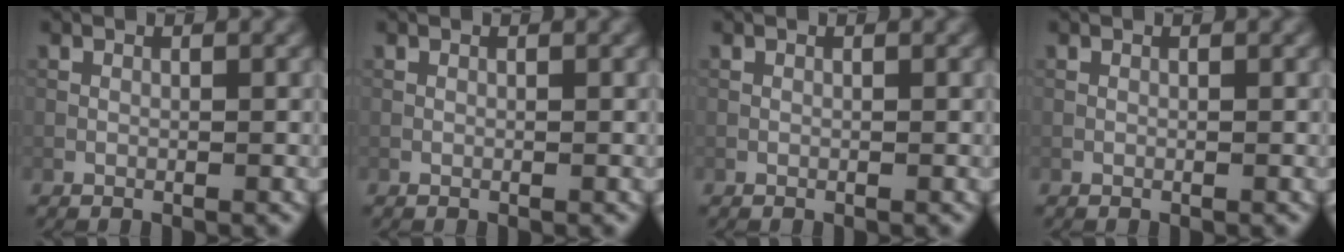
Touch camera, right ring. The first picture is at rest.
{"total": 0.0}
{"total": 0.0}
{"total": 0.0}